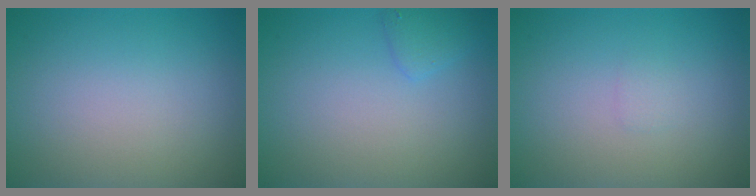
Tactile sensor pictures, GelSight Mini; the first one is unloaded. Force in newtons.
{"total": 1.3, "press": 1.3, "slide": 0.1}
{"total": 0.6, "press": 0.6, "slide": 0.0}